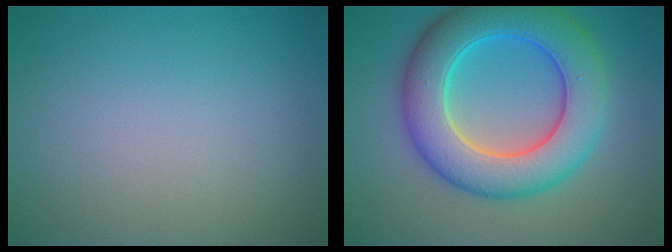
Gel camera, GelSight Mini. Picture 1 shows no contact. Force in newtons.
{"total": 9.4, "press": 9.4, "slide": 0.1}